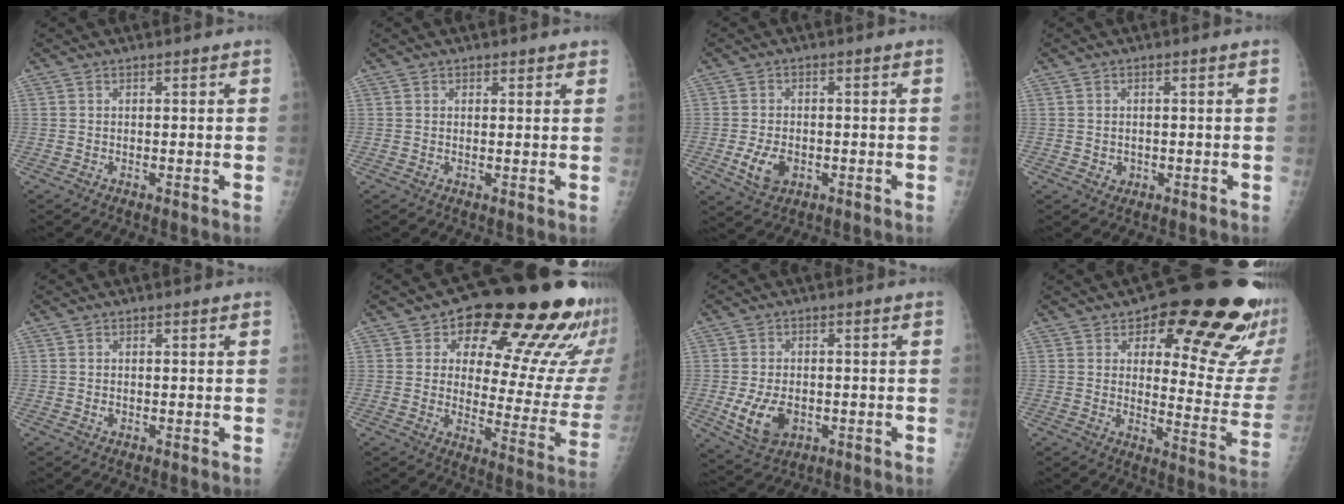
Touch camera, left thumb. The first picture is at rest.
{"total": 1.2, "force": [0.9, 0.6, 0.4], "torque": [0.004, -0.005, 0.008]}
{"total": 5.7, "force": [-1.7, 3.8, 3.8], "torque": [-0.065, 0.001, -0.025]}
{"total": 1.6, "force": [-0.3, 1.5, 0.6], "torque": [-0.003, 0.003, 0.001]}
{"total": 0.7, "force": [0.0, 0.6, 0.4], "torque": [-0.003, 0.000, 0.001]}
{"total": 24.2, "force": [14.8, 10.2, 16.1], "torque": [-0.160, -0.068, 0.190]}
{"total": 8.2, "force": [-1.9, 5.5, 5.8], "torque": [-0.098, 0.001, -0.020]}
{"total": 24.0, "force": [13.2, 8.7, 18.1], "torque": [-0.181, -0.066, 0.174]}